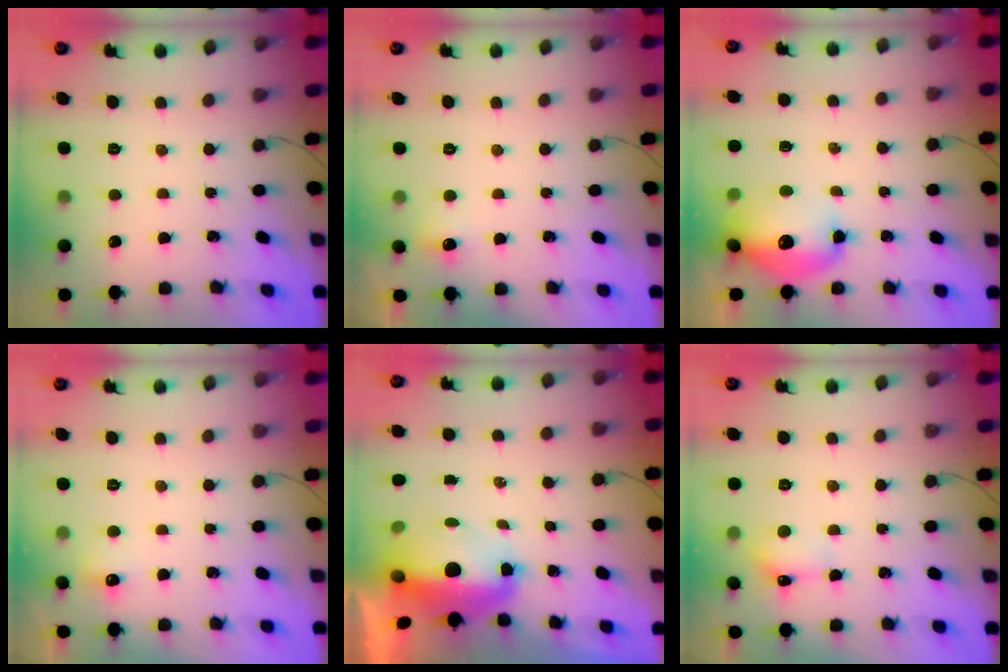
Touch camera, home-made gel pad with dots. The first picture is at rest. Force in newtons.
{"total": 10.6, "press": 4.4, "slide": 9.7}
{"total": 12.8, "press": 12.4, "slide": 3.3}
{"total": 4.6, "press": 4.5, "slide": 1.2}
{"total": 13.3, "press": 9.2, "slide": 9.6}
{"total": 5.6, "press": 5.4, "slide": 1.6}